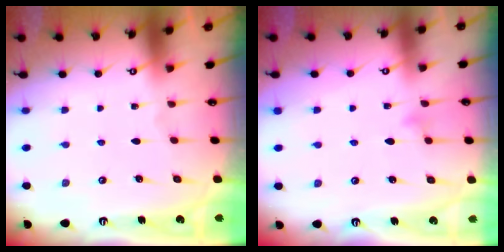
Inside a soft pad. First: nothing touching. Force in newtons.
{"total": 4.0, "press": 4.0, "slide": 0.2}